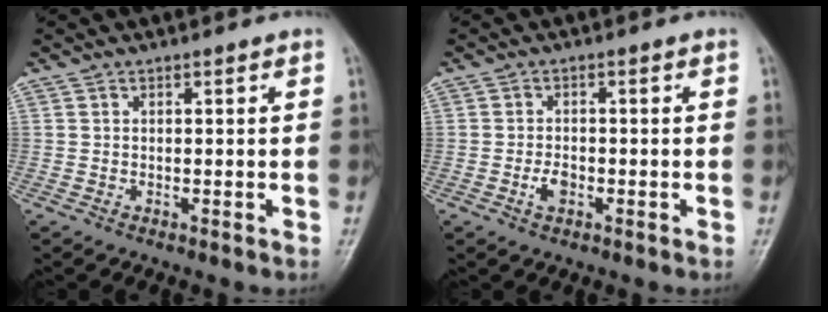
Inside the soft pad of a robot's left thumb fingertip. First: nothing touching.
{"total": 2.5, "force": [-0.9, 1.5, 1.8], "torque": [-0.032, 0.005, -0.019]}